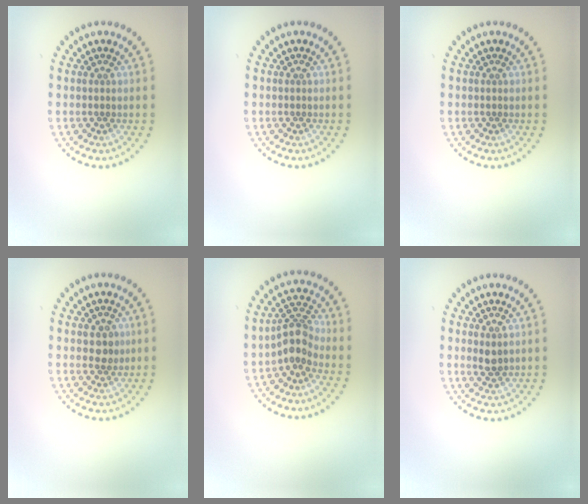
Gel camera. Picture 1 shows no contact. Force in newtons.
{"total": 0.0}
{"total": 0.0}
{"total": 1.6, "press": 1.6, "slide": 0.5}
{"total": 3.0, "press": 2.2, "slide": 2.1}
{"total": 1.3, "press": 1.2, "slide": 0.3}